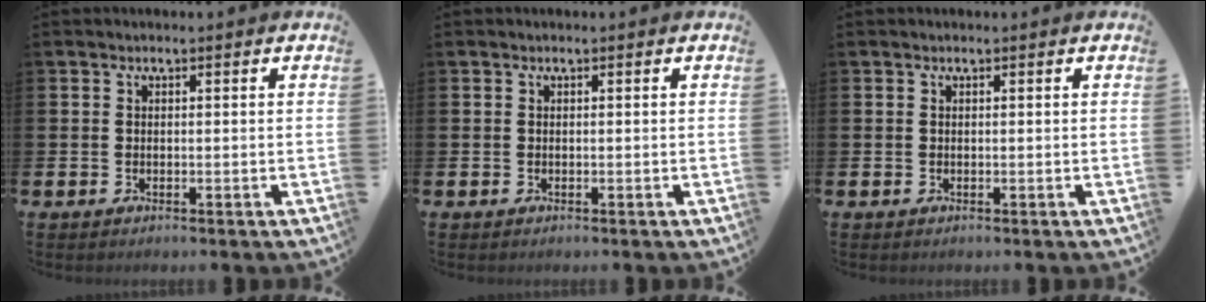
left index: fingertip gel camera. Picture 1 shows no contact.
{"total": 0.0}
{"total": 0.0}